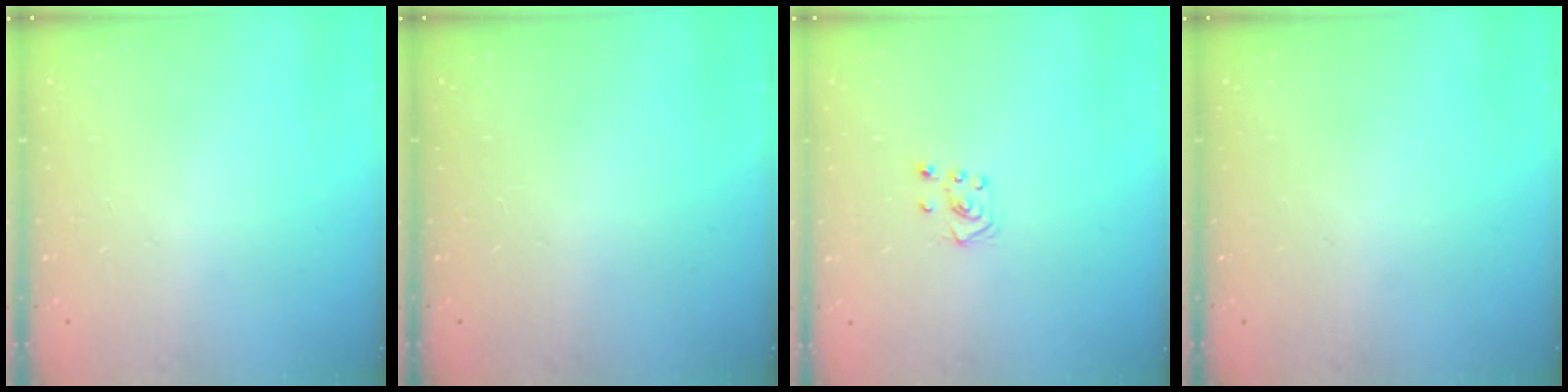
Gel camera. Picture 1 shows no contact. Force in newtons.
{"total": 0.0}
{"total": 3.2, "press": 3.2, "slide": 0.4}
{"total": 0.0}